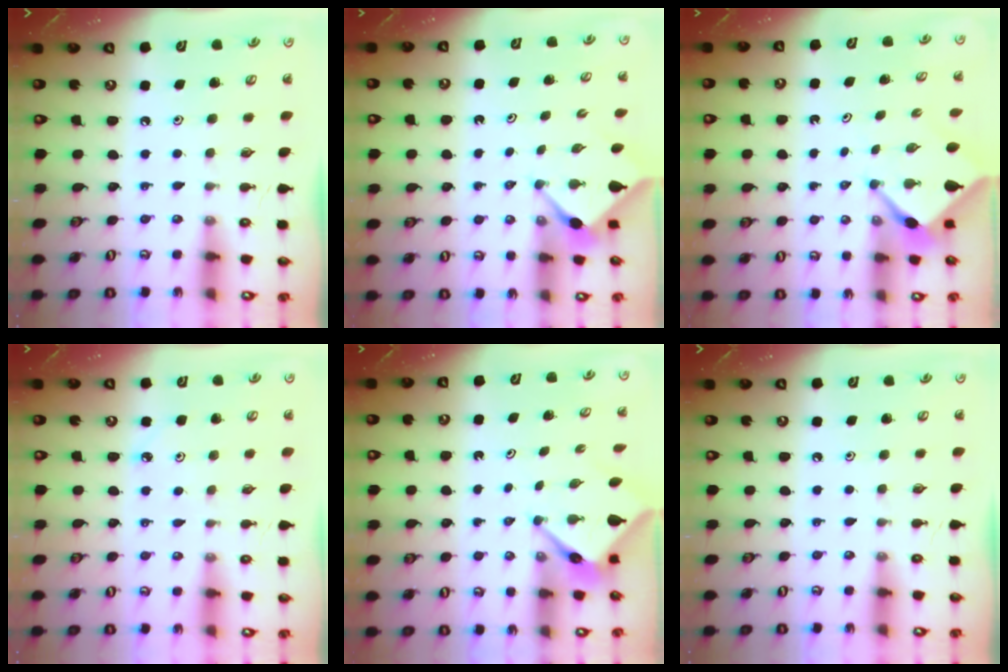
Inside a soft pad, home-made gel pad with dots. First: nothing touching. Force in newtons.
{"total": 3.1, "press": 3.1, "slide": 0.4}
{"total": 2.3, "press": 2.3, "slide": 0.3}
{"total": 2.2, "press": 2.2, "slide": 0.2}
{"total": 3.9, "press": 3.9, "slide": 0.2}
{"total": 0.0}